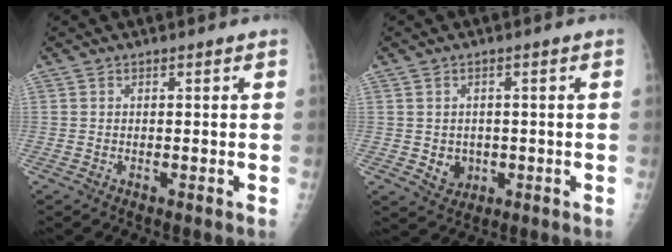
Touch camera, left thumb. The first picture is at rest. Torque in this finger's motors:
{"motor_torque": [-0.59, 0.16, 0.07, -0.02, 0.00]}